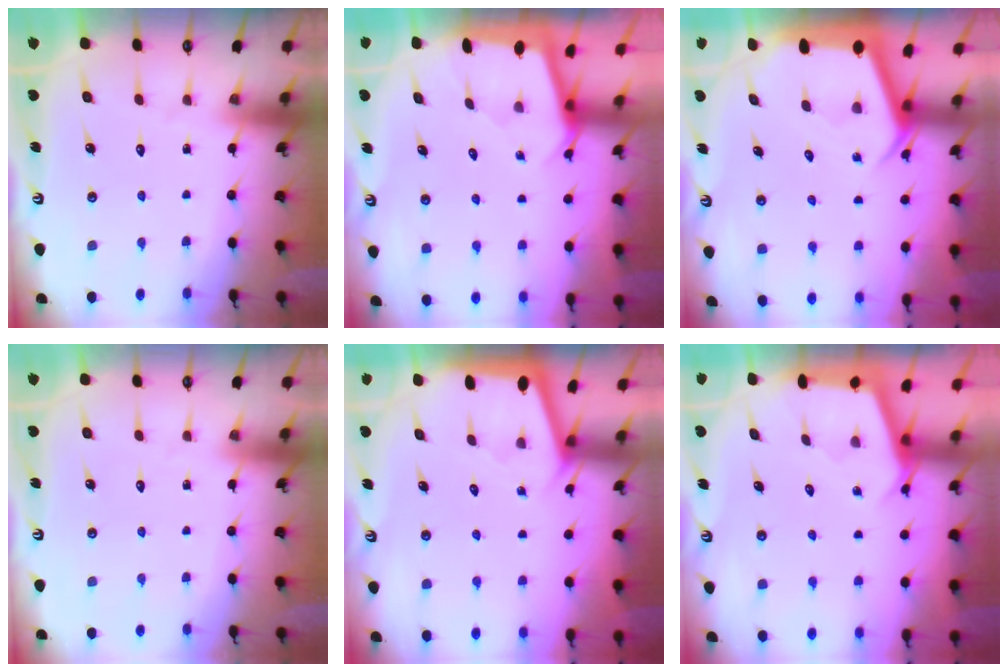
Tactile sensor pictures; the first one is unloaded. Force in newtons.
{"total": 1.7, "press": 1.6, "slide": 0.2}
{"total": 3.4, "press": 3.3, "slide": 0.3}
{"total": 0.0}
{"total": 1.9, "press": 1.9, "slide": 0.1}
{"total": 2.6, "press": 2.6, "slide": 0.5}